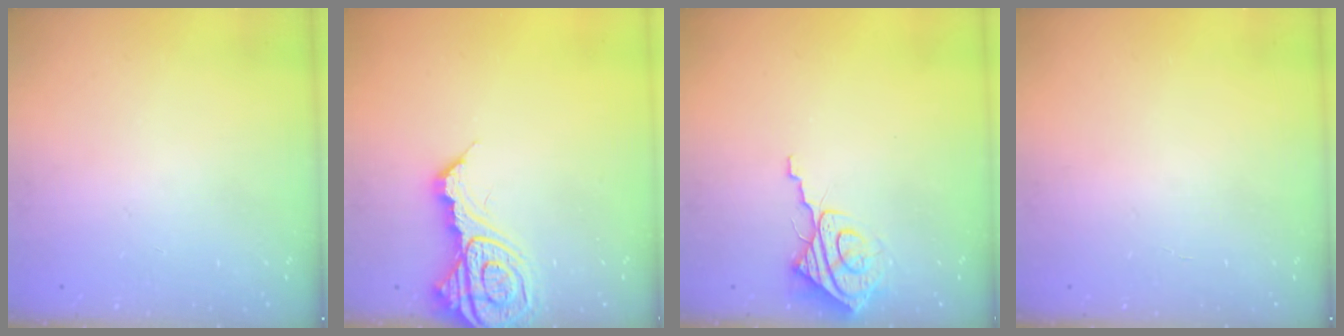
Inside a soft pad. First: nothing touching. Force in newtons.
{"total": 14.3, "press": 14.2, "slide": 1.6}
{"total": 8.4, "press": 8.4, "slide": 0.8}
{"total": 1.7, "press": 1.7, "slide": 0.1}